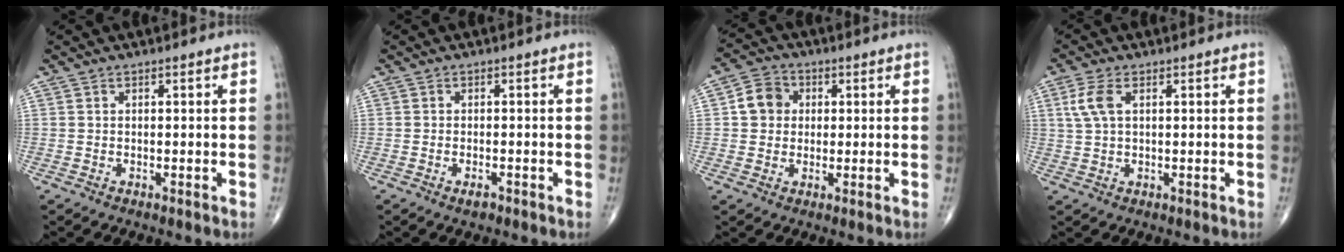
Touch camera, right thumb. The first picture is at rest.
{"total": 1.5, "force": [-0.9, 0.6, 1.0], "torque": [-0.020, 0.002, -0.015]}
{"total": 6.1, "force": [0.9, 5.4, 2.7], "torque": [-0.032, 0.009, 0.005]}
{"total": 4.6, "force": [1.4, 2.2, 3.8], "torque": [-0.097, 0.010, 0.030]}